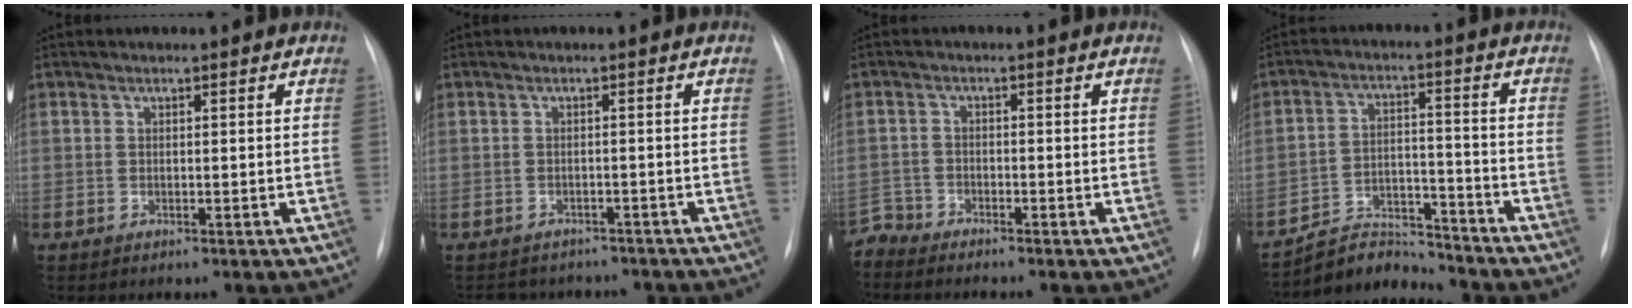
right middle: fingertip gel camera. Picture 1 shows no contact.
{"total": 7.2, "force": [-6.6, 2.9, 0.6], "torque": [-0.006, 0.012, -0.075]}
{"total": 3.5, "force": [-3.4, 0.2, -0.8], "torque": [0.021, -0.013, -0.066]}
{"total": 8.1, "force": [-8.0, 1.4, -0.7], "torque": [0.010, 0.021, -0.140]}